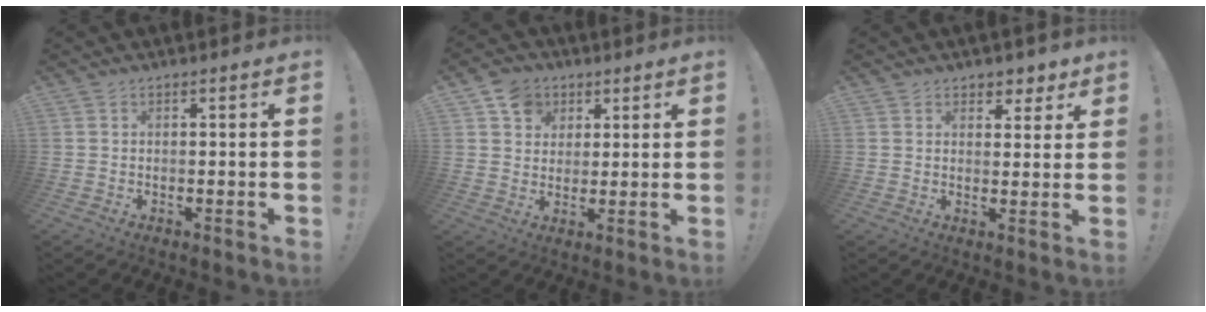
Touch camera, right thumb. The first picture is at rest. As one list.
[{"total": 8.5, "force": [3.9, 7.2, 2.3], "torque": [-0.027, -0.020, 0.079]}, {"total": 4.4, "force": [3.1, 3.0, 0.8], "torque": [0.002, -0.023, 0.055]}]